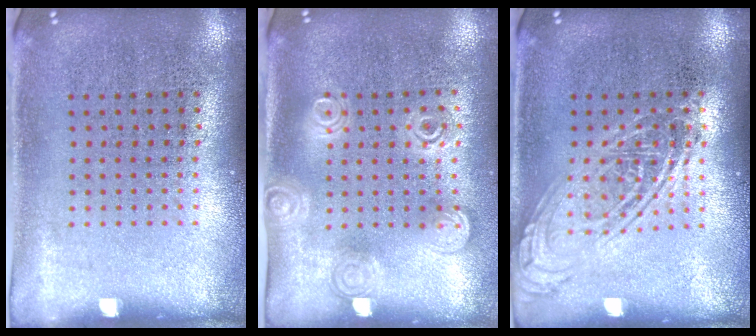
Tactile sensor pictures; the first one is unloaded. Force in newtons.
{"total": 1.7, "press": 1.4, "slide": 1.0}
{"total": 2.6, "press": 2.6, "slide": 0.4}